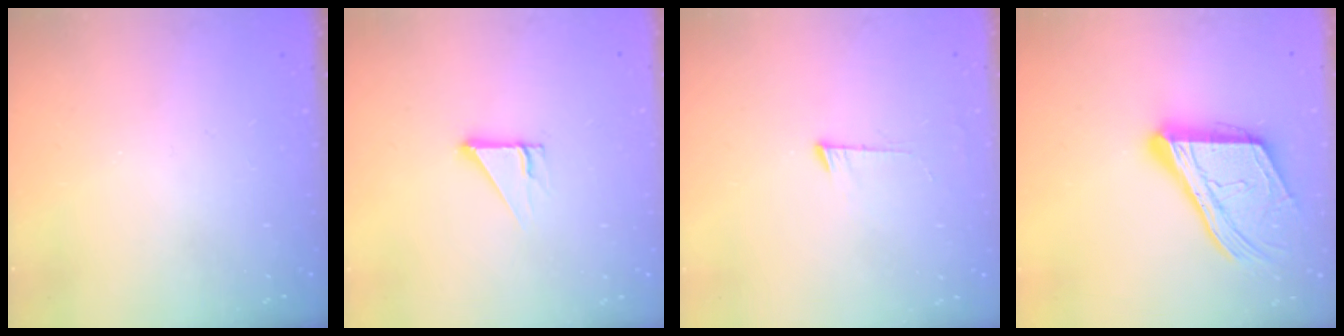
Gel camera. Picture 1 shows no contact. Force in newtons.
{"total": 2.7, "press": 2.7, "slide": 0.0}
{"total": 4.3, "press": 4.2, "slide": 0.5}
{"total": 19.1, "press": 18.9, "slide": 2.6}